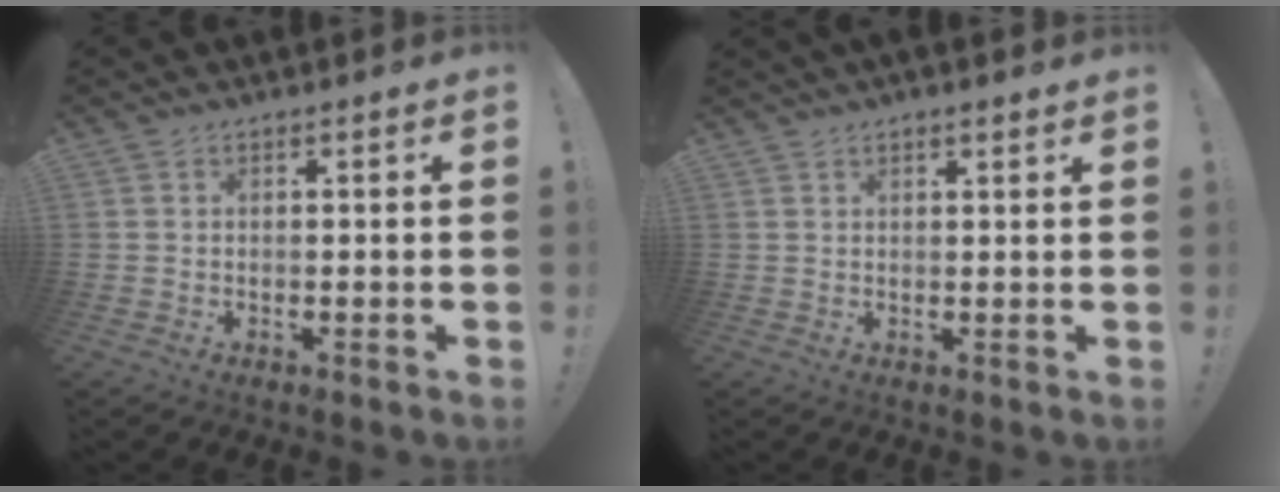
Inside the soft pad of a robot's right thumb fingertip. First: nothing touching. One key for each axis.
{"total": 1.6, "fx": 1.3, "fy": 0.2, "fz": 0.9, "tx": -0.020, "ty": -0.003, "tz": 0.024}